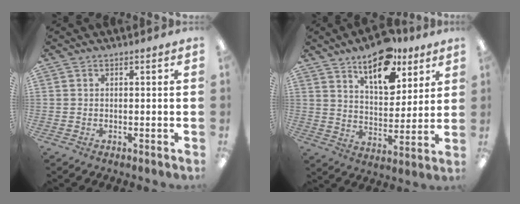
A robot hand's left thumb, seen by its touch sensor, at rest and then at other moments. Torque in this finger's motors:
{"motor_torque": [0.19, 0.53, 1.11, -1.66, 0.05]}